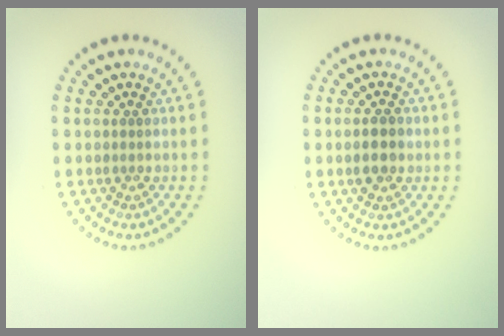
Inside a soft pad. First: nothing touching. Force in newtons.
{"total": 2.2, "press": 2.2, "slide": 0.1}